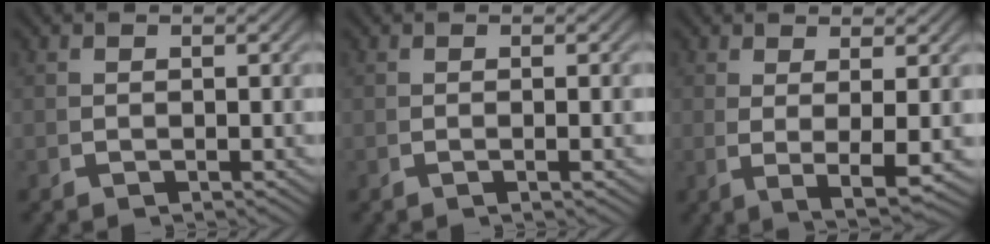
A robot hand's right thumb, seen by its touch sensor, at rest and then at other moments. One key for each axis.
{"total": 0.9, "fx": -0.1, "fy": 0.0, "fz": 0.9, "tx": -0.018, "ty": 0.004, "tz": -0.004}
{"total": 4.6, "fx": -0.2, "fy": 1.0, "fz": 4.5, "tx": -0.091, "ty": -0.018, "tz": 0.010}